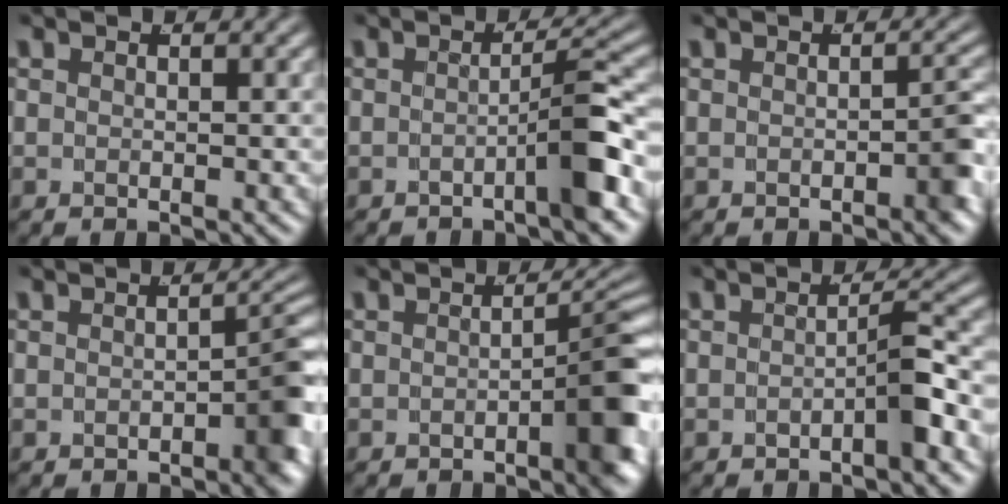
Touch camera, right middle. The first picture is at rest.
{"total": 3.6, "force": [-1.7, -0.1, 3.1], "torque": [-0.036, 0.011, -0.032]}
{"total": 1.9, "force": [-0.9, 0.4, 1.7], "torque": [-0.021, 0.002, -0.017]}
{"total": 3.3, "force": [-1.3, 1.1, 2.9], "torque": [-0.031, -0.002, -0.021]}
{"total": 4.7, "force": [-1.6, 1.0, 4.3], "torque": [-0.047, 0.003, -0.028]}
{"total": 2.4, "force": [-1.3, -0.2, 2.0], "torque": [-0.017, 0.008, -0.026]}